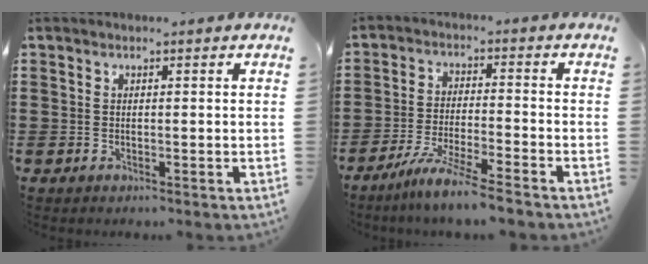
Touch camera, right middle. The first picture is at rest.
{"total": 6.5, "force": [-5.6, -0.6, 3.3], "torque": [-0.068, -0.018, -0.107]}